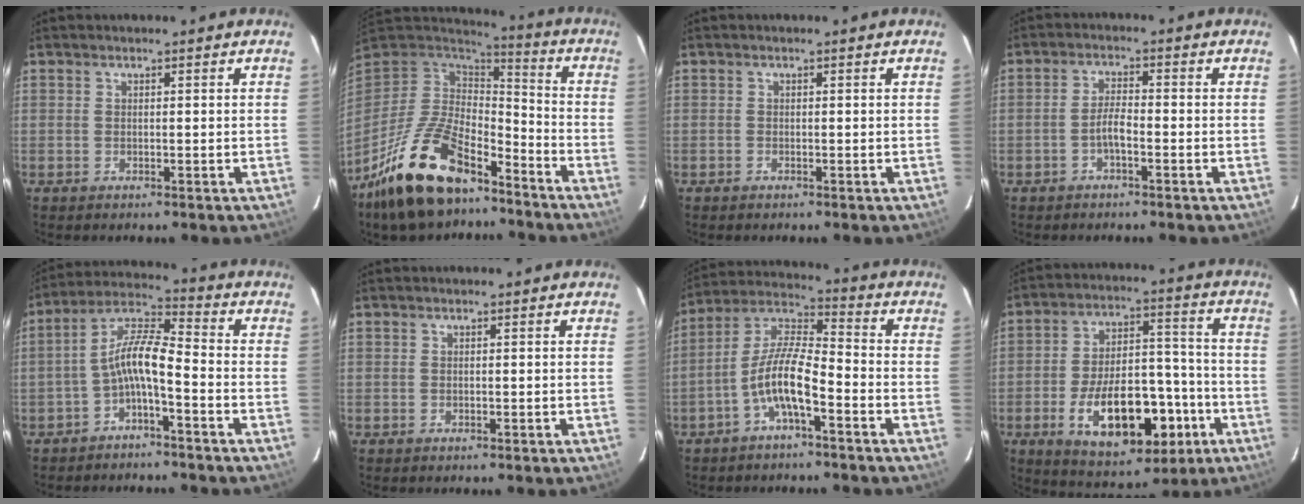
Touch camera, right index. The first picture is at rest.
{"total": 20.3, "force": [-13.8, 8.4, 12.2], "torque": [-0.251, -0.017, -0.244]}
{"total": 0.6, "force": [-0.5, 0.3, 0.0], "torque": [0.000, 0.002, -0.010]}
{"total": 3.0, "force": [-1.7, 0.7, 2.4], "torque": [-0.052, 0.006, -0.032]}
{"total": 7.8, "force": [-3.4, 1.7, 6.8], "torque": [-0.158, 0.021, -0.066]}
{"total": 0.0}
{"total": 9.7, "force": [-4.6, 2.4, 8.2], "torque": [-0.177, 0.009, -0.089]}
{"total": 19.6, "force": [-7.6, 9.9, 15.0], "torque": [-0.275, 0.014, -0.096]}